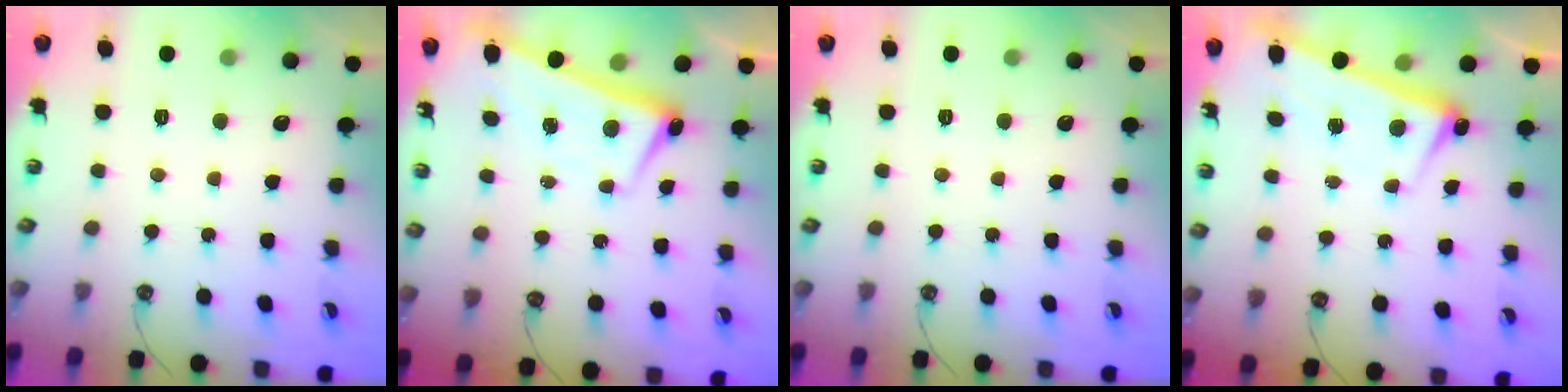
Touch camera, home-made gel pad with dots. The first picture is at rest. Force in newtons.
{"total": 2.7, "press": 2.6, "slide": 0.8}
{"total": 0.0}
{"total": 2.7, "press": 2.7, "slide": 0.6}